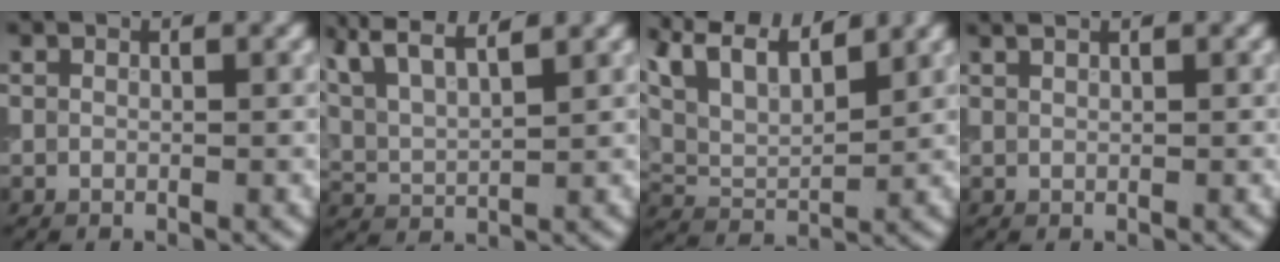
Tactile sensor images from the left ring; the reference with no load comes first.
{"total": 8.0, "force": [5.8, 2.5, 4.9], "torque": [-0.110, 0.034, 0.073]}
{"total": 9.3, "force": [6.2, 3.8, 5.8], "torque": [-0.121, 0.032, 0.093]}
{"total": 0.9, "force": [0.7, 0.2, 0.5], "torque": [-0.010, 0.001, 0.009]}